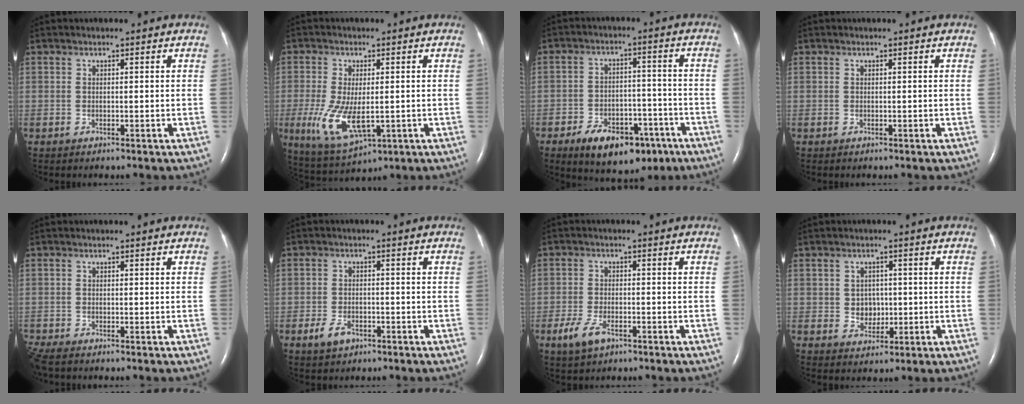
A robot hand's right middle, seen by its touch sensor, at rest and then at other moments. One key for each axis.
{"total": 9.4, "fx": -1.8, "fy": 3.8, "fz": 8.5, "tx": -0.174, "ty": -0.026, "tz": -0.020}
{"total": 12.4, "fx": -7.5, "fy": 6.4, "fz": 7.5, "tx": -0.106, "ty": 0.009, "tz": -0.109}
{"total": 0.0}
{"total": 3.0, "fx": -2.6, "fy": 0.7, "fz": 1.3, "tx": -0.035, "ty": -0.012, "tz": -0.048}
{"total": 3.6, "fx": -2.1, "fy": 2.1, "fz": 2.2, "tx": -0.048, "ty": -0.001, "tz": -0.032}
{"total": 4.8, "fx": -2.7, "fy": 2.1, "fz": 3.3, "tx": -0.078, "ty": -0.005, "tz": -0.048}
{"total": 3.4, "fx": -0.1, "fy": 2.9, "fz": 1.7, "tx": -0.024, "ty": 0.009, "tz": 0.005}